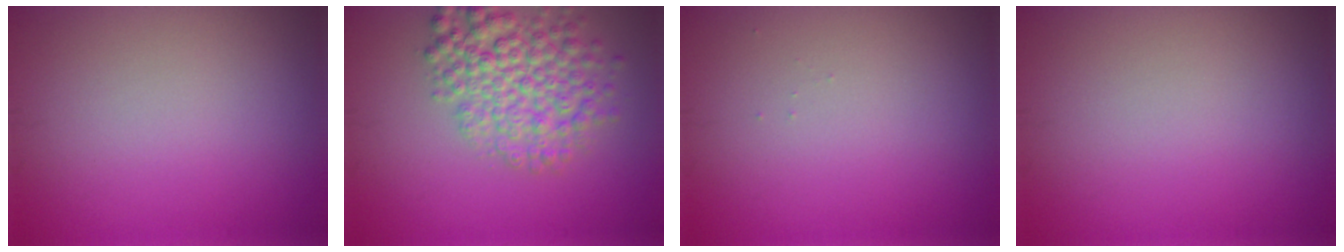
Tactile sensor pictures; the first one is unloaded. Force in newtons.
{"total": 6.1, "press": 6.1, "slide": 0.2}
{"total": 0.0}
{"total": 0.0}